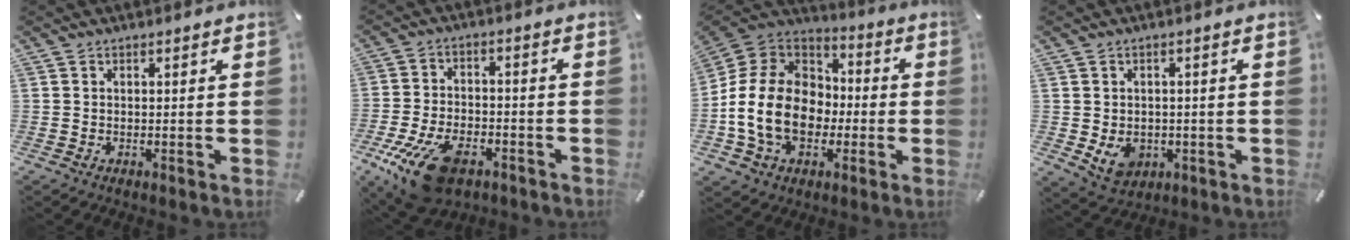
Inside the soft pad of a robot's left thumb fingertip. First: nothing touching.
{"total": 14.8, "force": [-8.4, 7.6, 9.6], "torque": [-0.190, 0.037, -0.142]}
{"total": 18.5, "force": [-4.4, 14.2, 11.0], "torque": [-0.241, 0.030, -0.073]}
{"total": 6.4, "force": [-1.3, 5.4, 3.1], "torque": [-0.049, 0.000, -0.023]}